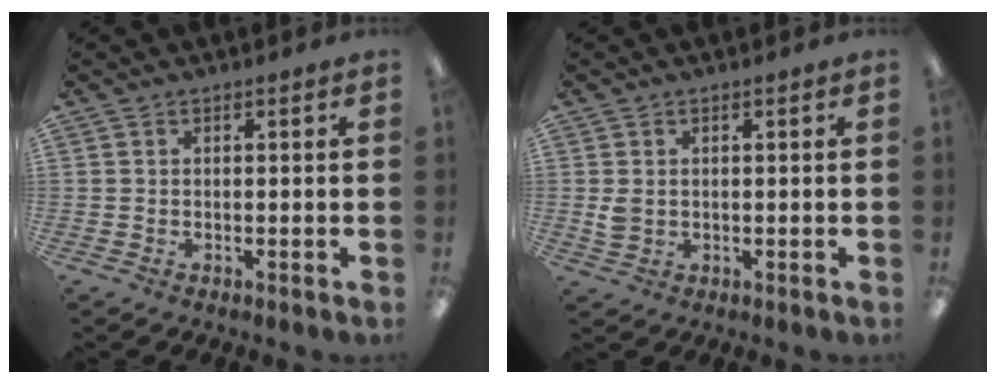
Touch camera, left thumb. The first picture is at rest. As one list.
[{"total": 2.7, "force": [0.5, 2.0, 1.7], "torque": [-0.026, 0.001, 0.008]}]